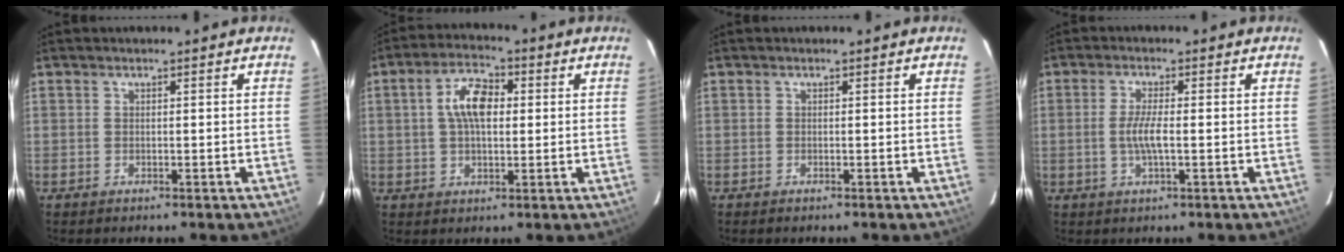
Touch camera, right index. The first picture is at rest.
{"total": 7.8, "force": [1.2, 4.2, 6.5], "torque": [-0.119, 0.019, 0.022]}
{"total": 0.0}
{"total": 4.2, "force": [-0.6, 0.6, 4.1], "torque": [-0.078, -0.003, -0.012]}